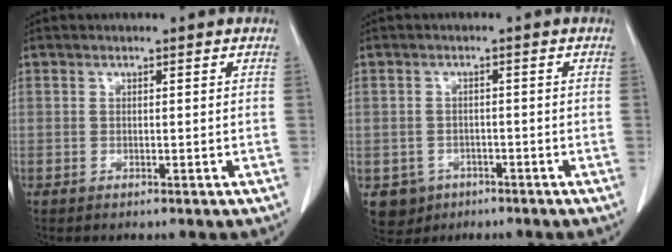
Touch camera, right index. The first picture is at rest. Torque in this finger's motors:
{"motor_torque": [-0.14, 0.02, -0.31, -0.09]}